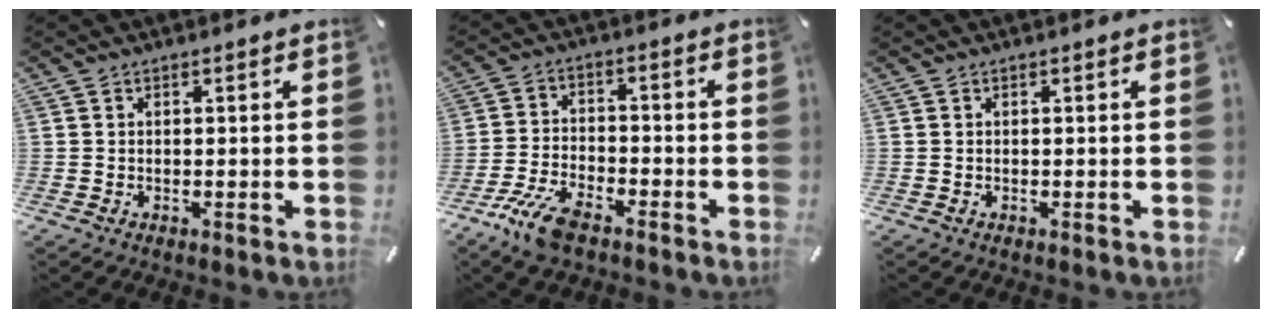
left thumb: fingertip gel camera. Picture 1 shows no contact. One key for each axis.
{"total": 8.5, "fx": -5.8, "fy": 3.3, "fz": 5.3, "tx": -0.122, "ty": 0.016, "tz": -0.111}
{"total": 0.0}